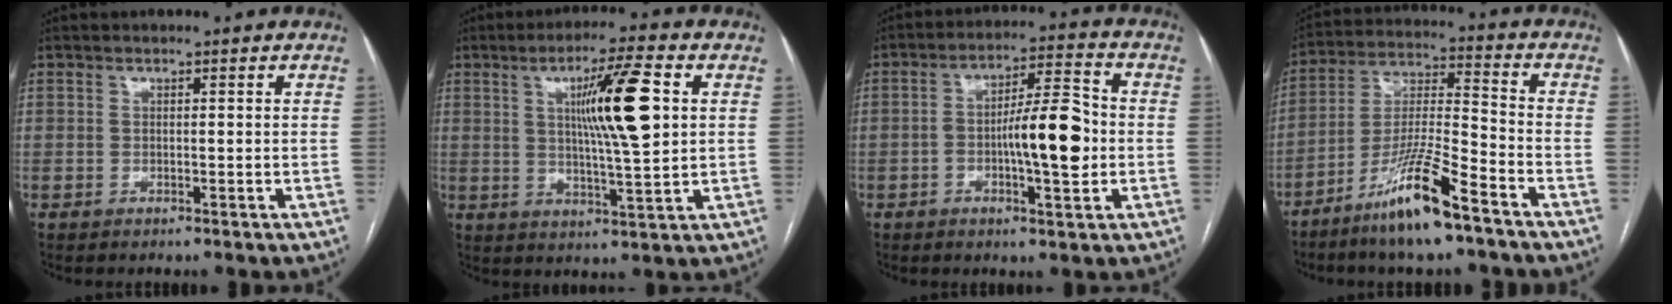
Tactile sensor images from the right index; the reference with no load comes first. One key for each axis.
{"total": 11.6, "fx": 2.7, "fy": 0.4, "fz": 11.3, "tx": -0.186, "ty": 0.002, "tz": 0.045}
{"total": 10.7, "fx": -1.5, "fy": 2.3, "fz": 10.3, "tx": -0.168, "ty": 0.015, "tz": -0.023}
{"total": 13.1, "fx": -8.6, "fy": 0.7, "fz": 9.9, "tx": -0.196, "ty": -0.021, "tz": -0.163}